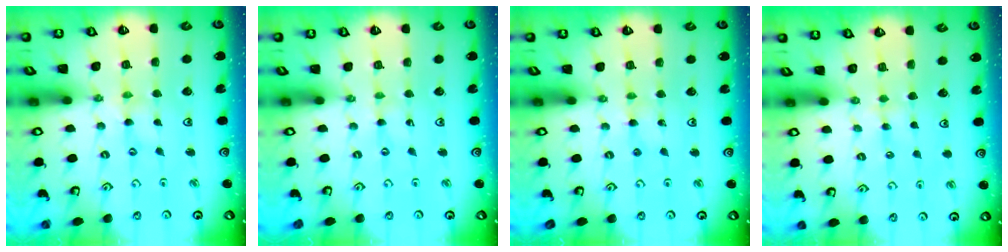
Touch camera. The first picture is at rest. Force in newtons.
{"total": 0.0}
{"total": 3.0, "press": 3.0, "slide": 0.4}
{"total": 2.3, "press": 2.2, "slide": 0.4}